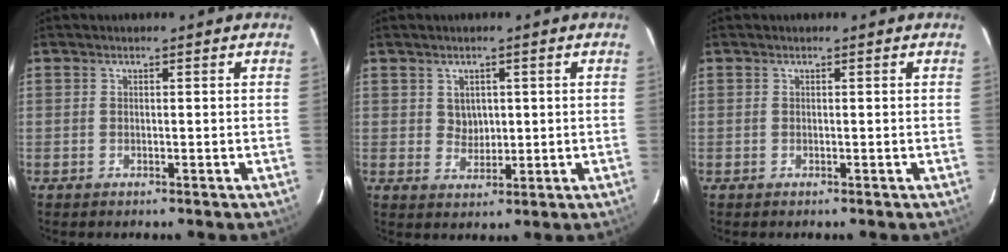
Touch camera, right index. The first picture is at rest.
{"total": 3.2, "force": [0.9, 2.9, 1.1], "torque": [-0.015, 0.006, 0.021]}
{"total": 0.0}